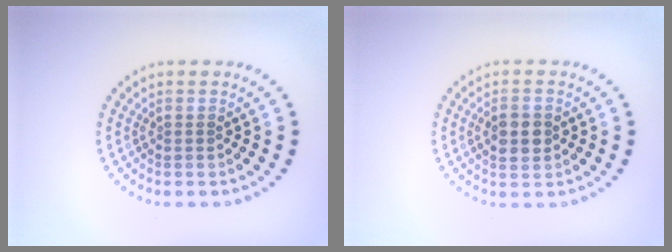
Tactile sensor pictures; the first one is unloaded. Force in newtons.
{"total": 3.0, "press": 3.0, "slide": 0.1}